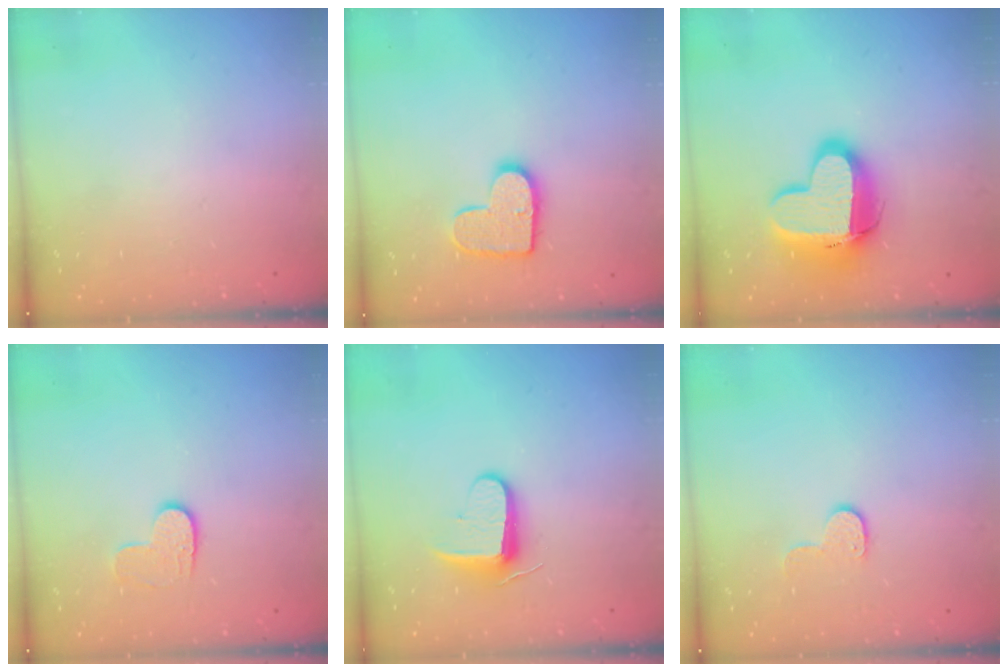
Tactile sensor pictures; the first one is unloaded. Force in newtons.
{"total": 11.8, "press": 11.7, "slide": 0.6}
{"total": 16.0, "press": 16.0, "slide": 1.1}
{"total": 5.7, "press": 5.7, "slide": 0.3}
{"total": 8.9, "press": 8.9, "slide": 0.9}
{"total": 5.9, "press": 5.9, "slide": 0.5}